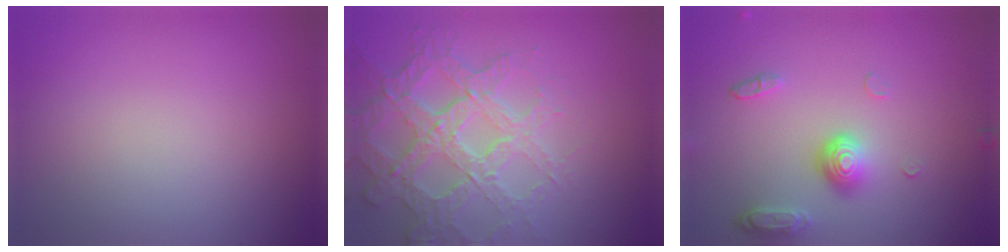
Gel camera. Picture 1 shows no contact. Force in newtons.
{"total": 5.8, "press": 4.9, "slide": 3.1}
{"total": 3.6, "press": 2.7, "slide": 2.3}